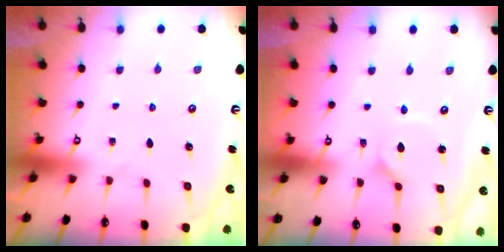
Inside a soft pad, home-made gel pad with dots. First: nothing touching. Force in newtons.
{"total": 1.5, "press": 1.5, "slide": 0.1}